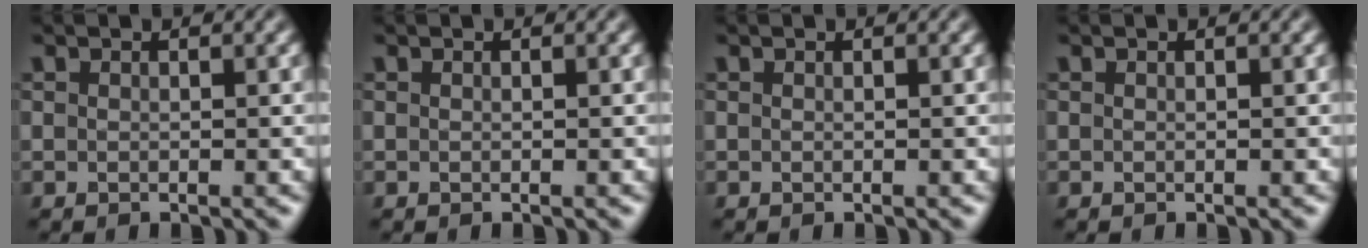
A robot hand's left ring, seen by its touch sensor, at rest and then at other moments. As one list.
[{"total": 0.0}, {"total": 0.0}, {"total": 0.0}]